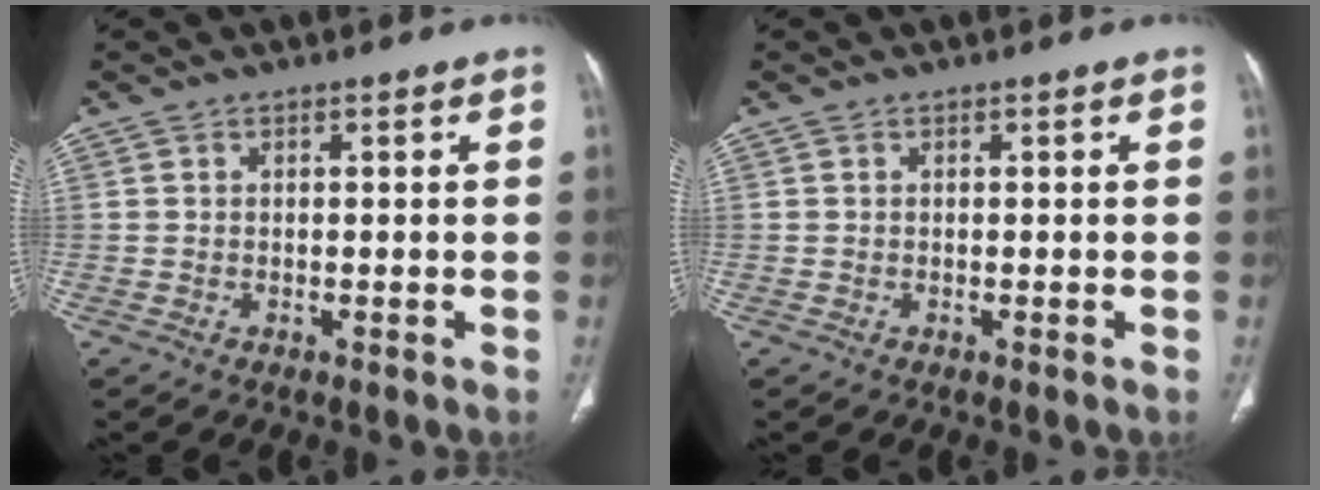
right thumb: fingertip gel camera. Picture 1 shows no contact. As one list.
[{"total": 0.0}]